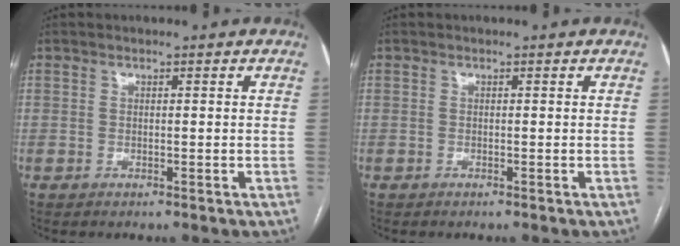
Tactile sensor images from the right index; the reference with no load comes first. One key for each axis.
{"total": 0.0}